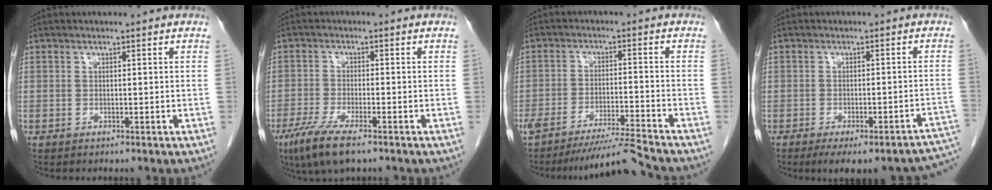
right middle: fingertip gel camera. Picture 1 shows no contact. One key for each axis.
{"total": 7.6, "fx": -5.0, "fy": 1.2, "fz": 5.6, "tx": -0.110, "ty": -0.021, "tz": -0.085}
{"total": 7.9, "fx": -7.3, "fy": -2.1, "fz": 2.2, "tx": -0.031, "ty": -0.008, "tz": -0.128}
{"total": 14.7, "fx": -12.1, "fy": 3.1, "fz": 7.8, "tx": -0.043, "ty": 0.016, "tz": -0.139}